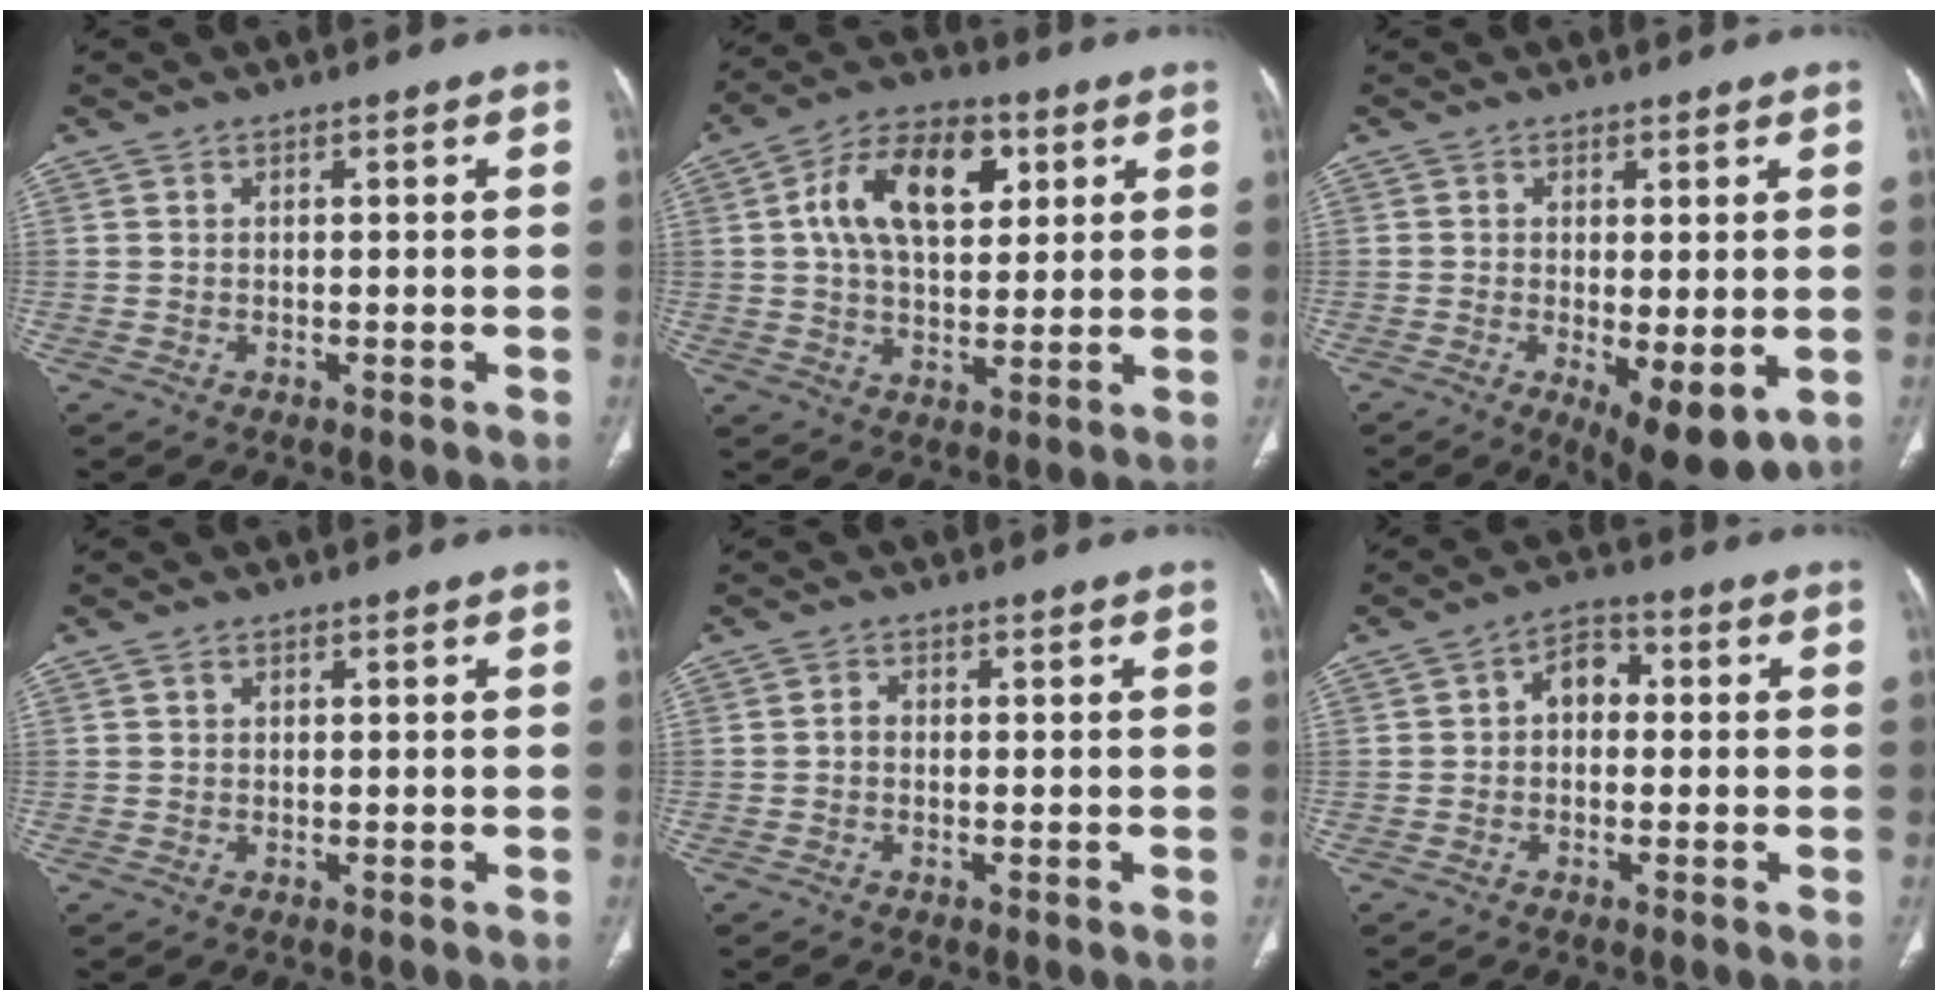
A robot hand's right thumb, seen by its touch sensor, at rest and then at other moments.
{"total": 15.2, "force": [4.4, 9.1, 11.4], "torque": [-0.172, 0.005, 0.072]}
{"total": 9.2, "force": [-2.3, 3.4, 8.3], "torque": [-0.122, -0.024, -0.028]}
{"total": 0.8, "force": [0.4, 0.6, 0.3], "torque": [-0.003, 0.001, 0.006]}
{"total": 1.0, "force": [-0.3, 0.8, 0.6], "torque": [-0.007, 0.003, -0.009]}
{"total": 5.1, "force": [0.2, 3.7, 3.5], "torque": [-0.034, 0.019, -0.011]}